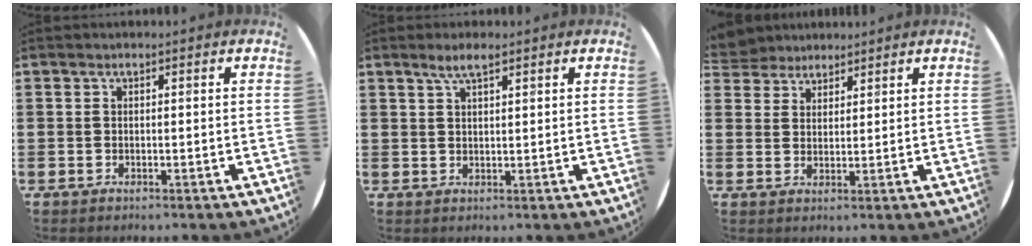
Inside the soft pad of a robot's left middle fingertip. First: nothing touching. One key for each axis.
{"total": 3.0, "fx": 2.1, "fy": 0.6, "fz": 2.0, "tx": -0.042, "ty": 0.005, "tz": 0.038}
{"total": 4.4, "fx": 4.2, "fy": 1.2, "fz": -0.1, "tx": -0.014, "ty": -0.006, "tz": 0.083}